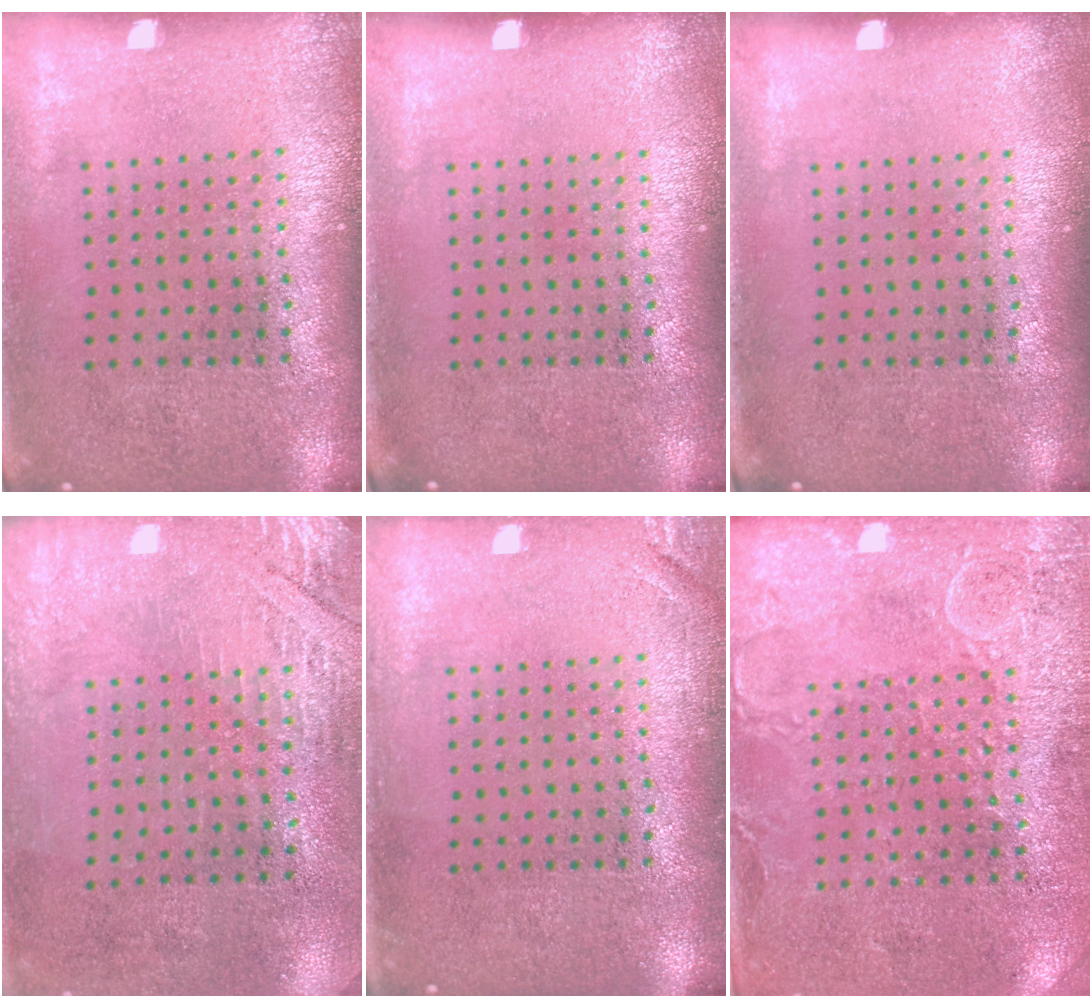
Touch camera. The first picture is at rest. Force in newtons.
{"total": 0.0}
{"total": 0.0}
{"total": 2.9, "press": 2.5, "slide": 1.5}
{"total": 1.3, "press": 1.3, "slide": 0.3}
{"total": 2.9, "press": 2.6, "slide": 1.2}